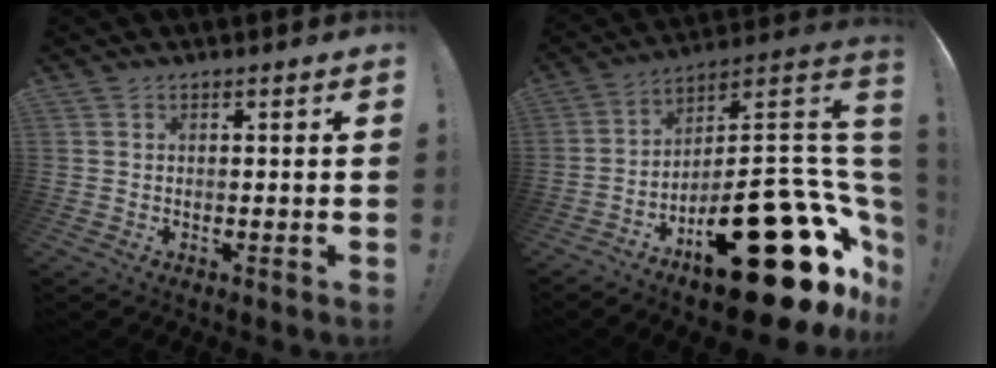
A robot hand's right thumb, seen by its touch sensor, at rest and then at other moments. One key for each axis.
{"total": 30.9, "fx": -12.9, "fy": 11.8, "fz": 25.4, "tx": -0.288, "ty": 0.057, "tz": -0.177}